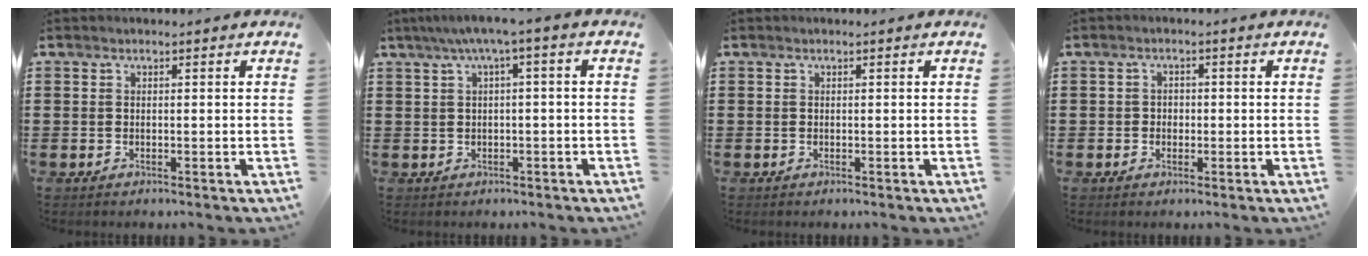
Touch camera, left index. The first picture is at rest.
{"total": 2.9, "force": [-0.3, 0.0, 2.9], "torque": [-0.052, 0.001, -0.011]}
{"total": 0.0}
{"total": 1.5, "force": [-0.4, 1.4, 0.3], "torque": [-0.011, 0.005, -0.011]}